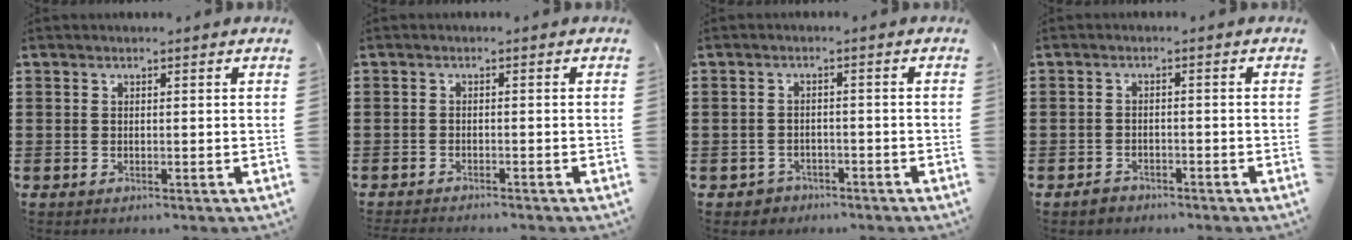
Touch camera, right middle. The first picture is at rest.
{"total": 1.4, "force": [-1.4, -0.2, 0.1], "torque": [-0.006, -0.002, -0.028]}
{"total": 1.8, "force": [-1.6, 0.7, -0.1], "torque": [-0.006, -0.001, -0.037]}
{"total": 1.6, "force": [-1.5, 0.5, 0.2], "torque": [-0.010, -0.002, -0.031]}